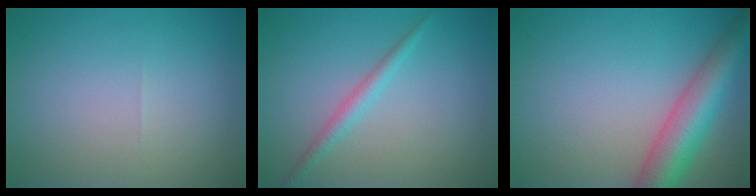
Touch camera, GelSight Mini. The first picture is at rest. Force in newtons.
{"total": 1.7, "press": 1.7, "slide": 0.1}
{"total": 6.8, "press": 6.8, "slide": 0.3}